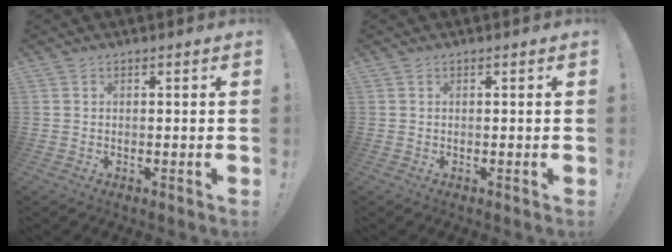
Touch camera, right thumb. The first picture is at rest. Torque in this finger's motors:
{"motor_torque": [0.00, 0.00, -0.13, 0.13, 0.00]}